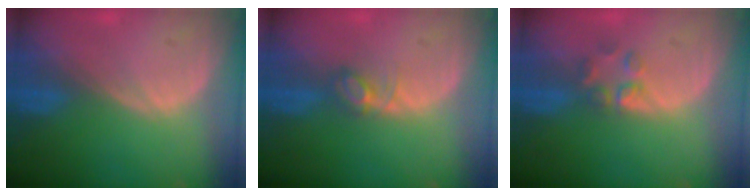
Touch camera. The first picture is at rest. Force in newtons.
{"total": 2.8, "press": 2.8, "slide": 0.4}
{"total": 2.9, "press": 2.9, "slide": 0.3}